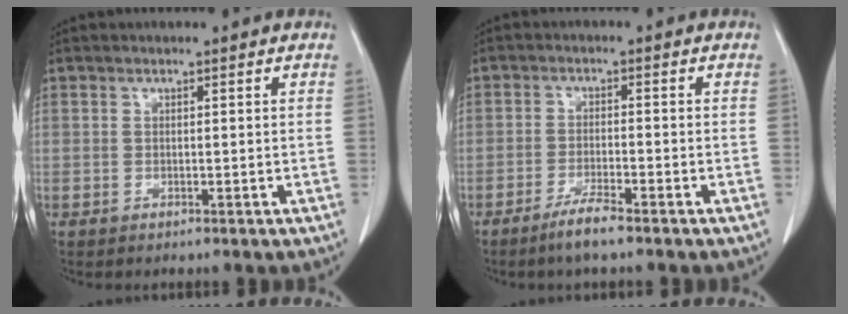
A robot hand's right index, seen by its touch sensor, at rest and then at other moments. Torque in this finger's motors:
{"motor_torque": [0.00, -0.05, 0.26, 0.06]}